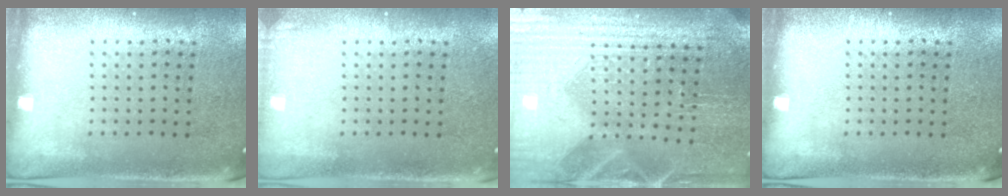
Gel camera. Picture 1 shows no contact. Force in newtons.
{"total": 0.7, "press": 0.7, "slide": 0.1}
{"total": 4.2, "press": 3.9, "slide": 1.4}
{"total": 0.0}